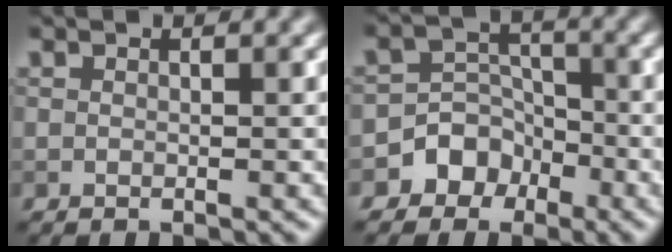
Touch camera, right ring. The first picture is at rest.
{"total": 4.7, "force": [-2.7, 3.8, 0.6], "torque": [0.028, 0.010, -0.065]}